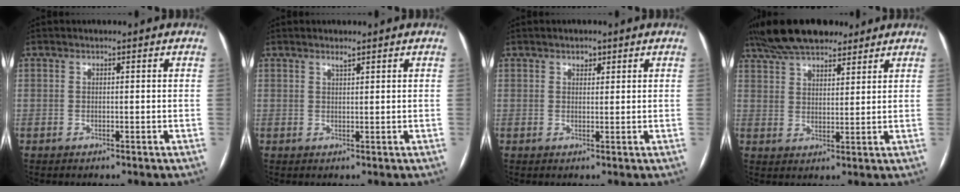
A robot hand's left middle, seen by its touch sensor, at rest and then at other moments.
{"total": 0.9, "force": [0.8, 0.0, 0.5], "torque": [-0.010, 0.000, 0.016]}
{"total": 1.4, "force": [0.9, 0.8, 0.6], "torque": [-0.010, 0.000, 0.013]}
{"total": 13.8, "force": [11.1, 4.9, 6.6], "torque": [-0.128, 0.043, 0.188]}